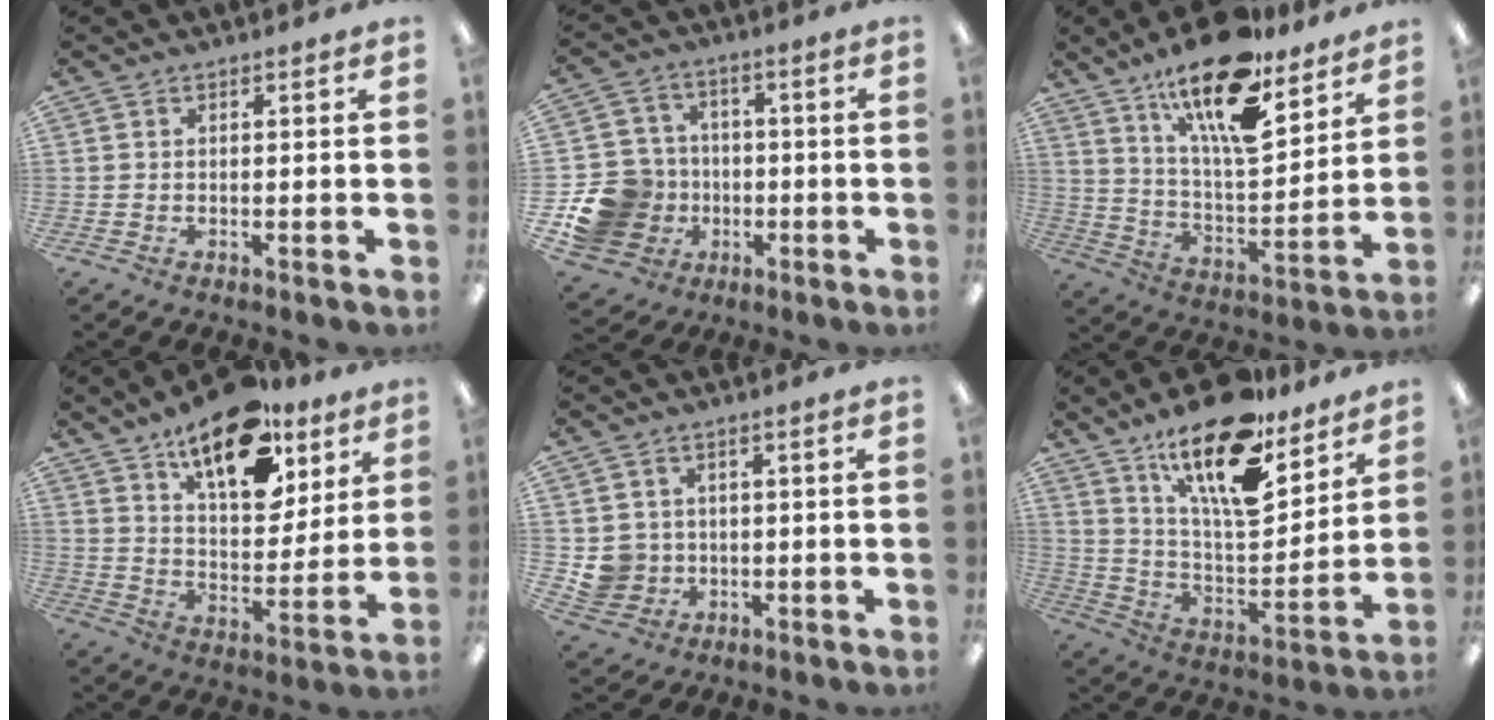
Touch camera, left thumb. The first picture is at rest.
{"total": 15.1, "force": [-4.6, 13.2, 5.6], "torque": [-0.112, 0.036, -0.071]}
{"total": 20.2, "force": [14.2, 6.5, 12.7], "torque": [-0.219, -0.083, 0.240]}
{"total": 18.2, "force": [12.2, 8.6, 10.4], "torque": [-0.152, -0.069, 0.209]}
{"total": 5.5, "force": [0.4, 5.4, 0.7], "torque": [-0.028, 0.005, 0.015]}
{"total": 20.4, "force": [14.1, 7.4, 12.8], "torque": [-0.220, -0.089, 0.241]}